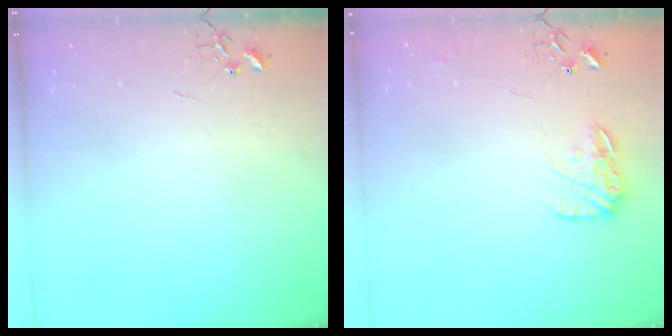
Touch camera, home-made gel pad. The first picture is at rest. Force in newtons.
{"total": 12.1, "press": 12.1, "slide": 0.5}